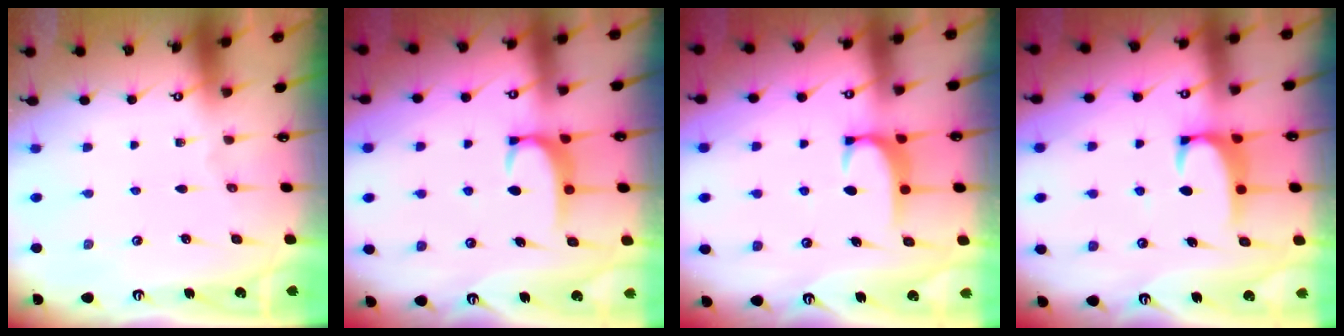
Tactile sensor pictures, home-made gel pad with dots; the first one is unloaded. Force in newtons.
{"total": 2.8, "press": 2.7, "slide": 0.4}
{"total": 1.7, "press": 1.7, "slide": 0.5}
{"total": 1.9, "press": 1.9, "slide": 0.3}